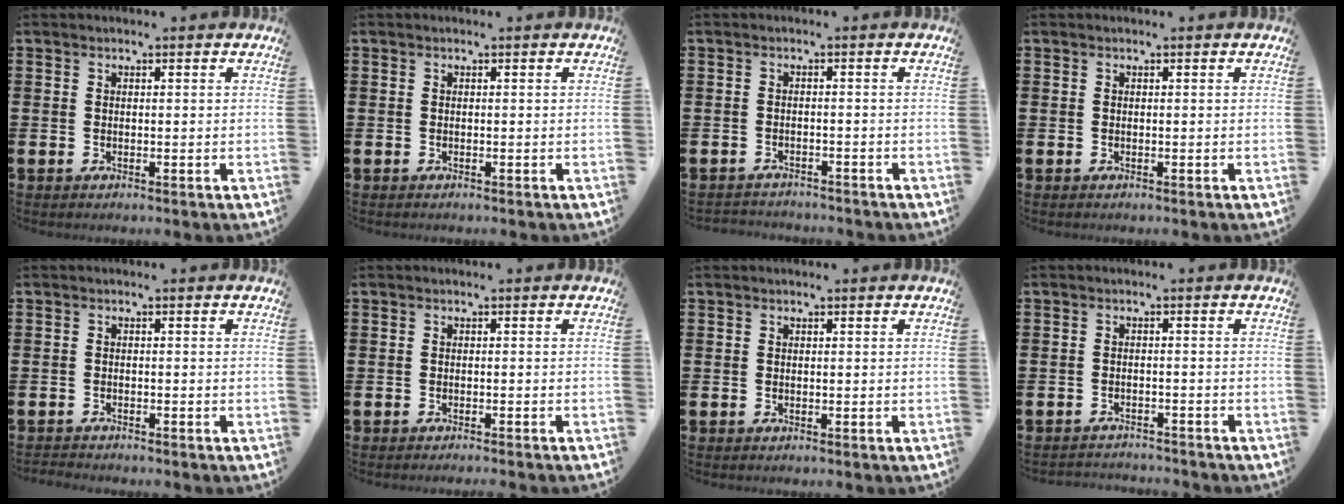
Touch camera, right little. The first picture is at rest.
{"total": 0.0}
{"total": 1.5, "force": [-1.5, 0.0, -0.2], "torque": [-0.001, 0.003, -0.033]}
{"total": 0.0}
{"total": 0.9, "force": [-0.9, 0.0, -0.1], "torque": [-0.002, -0.001, -0.018]}
{"total": 0.6, "force": [-0.5, -0.2, 0.1], "torque": [-0.001, -0.001, -0.012]}
{"total": 0.0}
{"total": 1.7, "force": [-1.7, 0.0, -0.2], "torque": [-0.002, 0.003, -0.037]}